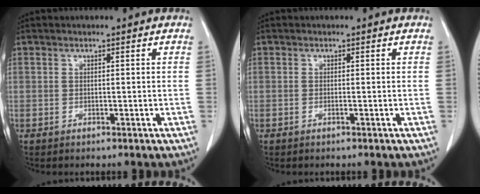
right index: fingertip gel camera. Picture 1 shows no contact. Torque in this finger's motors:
{"motor_torque": [0.03, 0.01, -0.03, 0.01]}